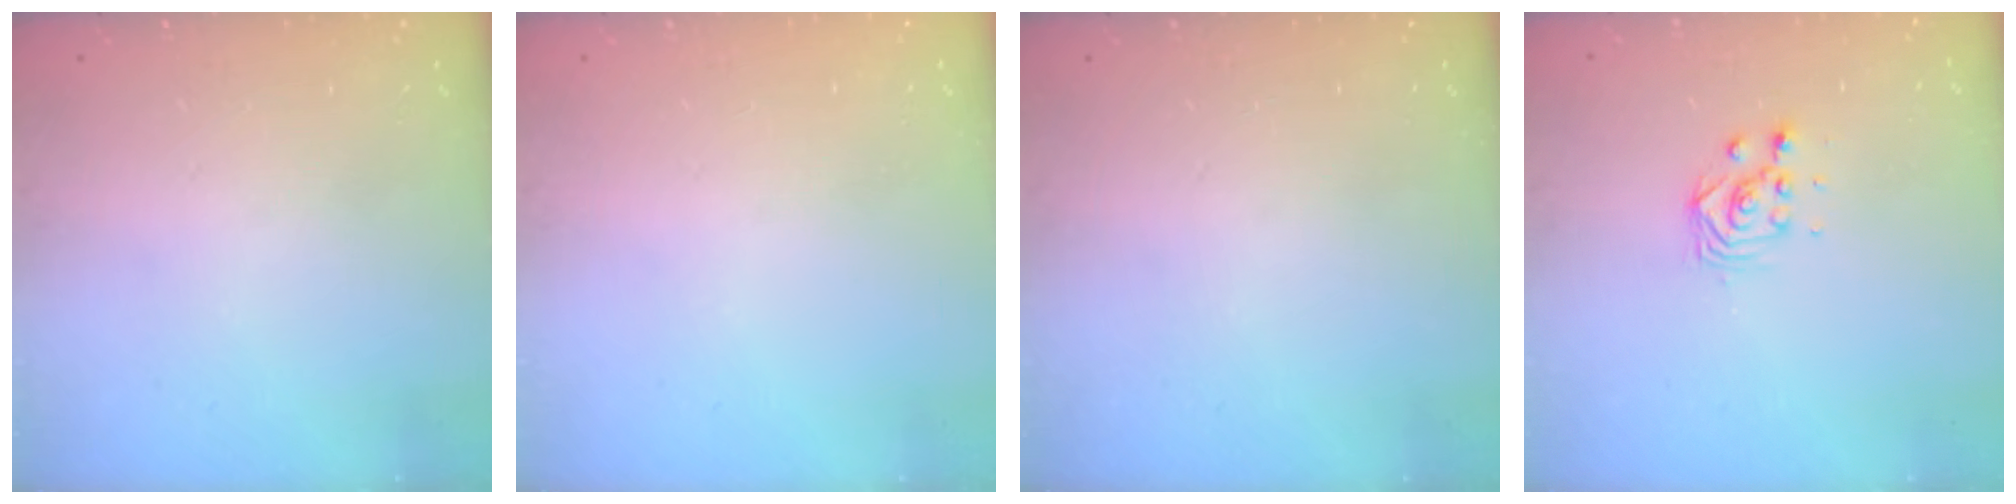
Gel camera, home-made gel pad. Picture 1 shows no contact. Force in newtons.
{"total": 0.0}
{"total": 0.0}
{"total": 3.0, "press": 3.0, "slide": 0.0}